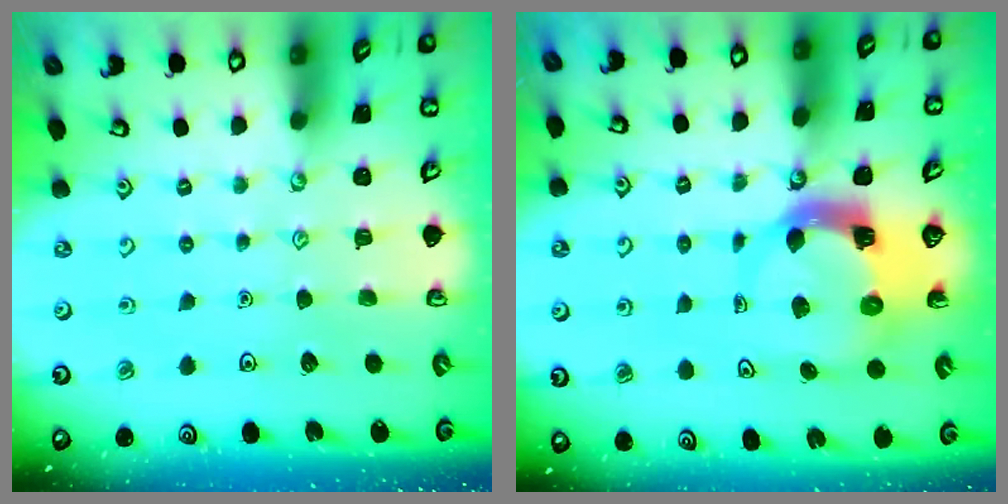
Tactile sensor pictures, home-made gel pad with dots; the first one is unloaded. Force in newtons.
{"total": 4.6, "press": 4.6, "slide": 0.5}